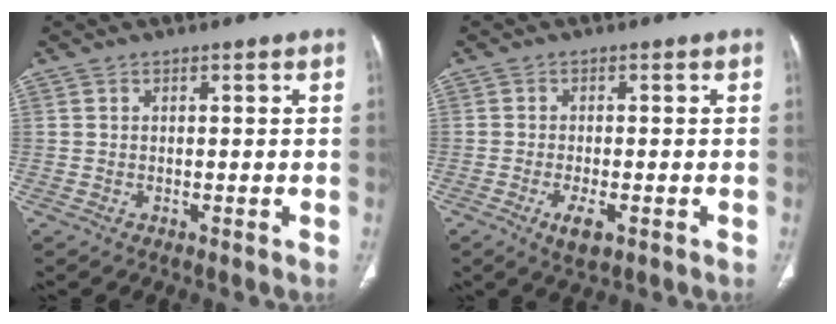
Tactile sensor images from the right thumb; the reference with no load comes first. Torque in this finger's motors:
{"motor_torque": [-0.18, 0.10, 0.17, 0.38, 0.09]}